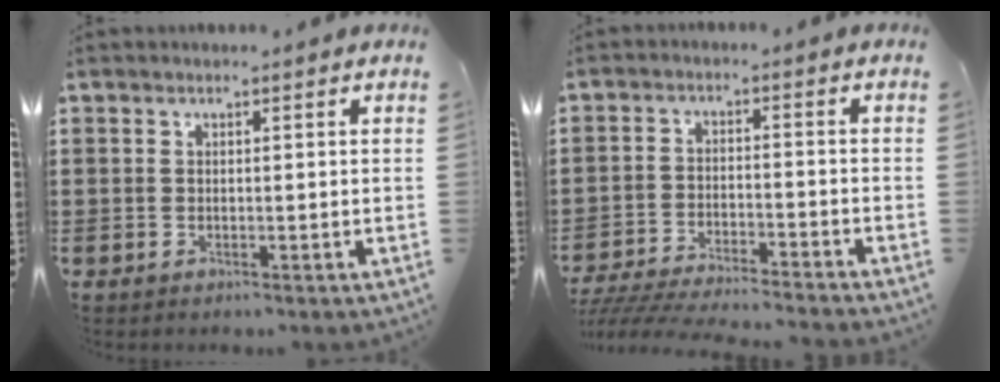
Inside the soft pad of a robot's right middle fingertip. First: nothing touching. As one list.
[{"total": 4.8, "force": [-4.7, -0.1, 1.1], "torque": [-0.032, -0.010, -0.099]}]